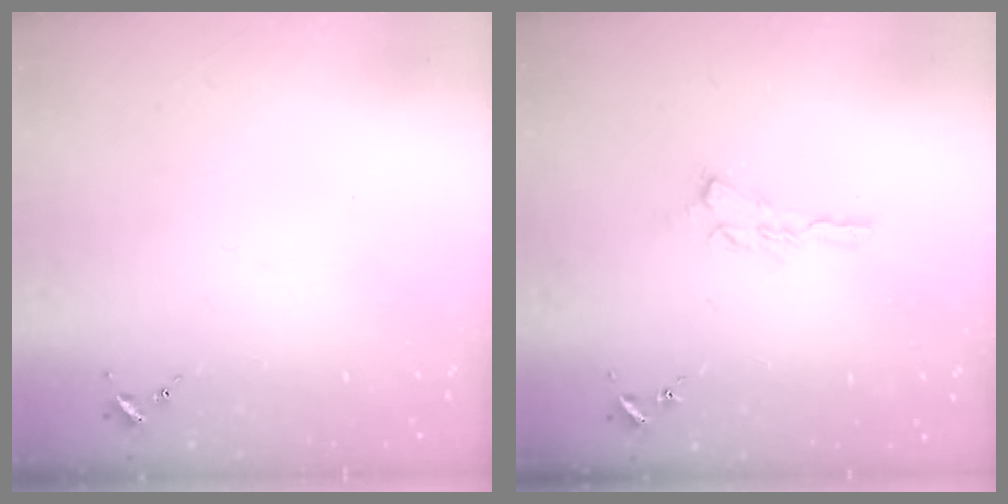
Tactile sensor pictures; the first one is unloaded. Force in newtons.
{"total": 7.5, "press": 7.5, "slide": 0.3}